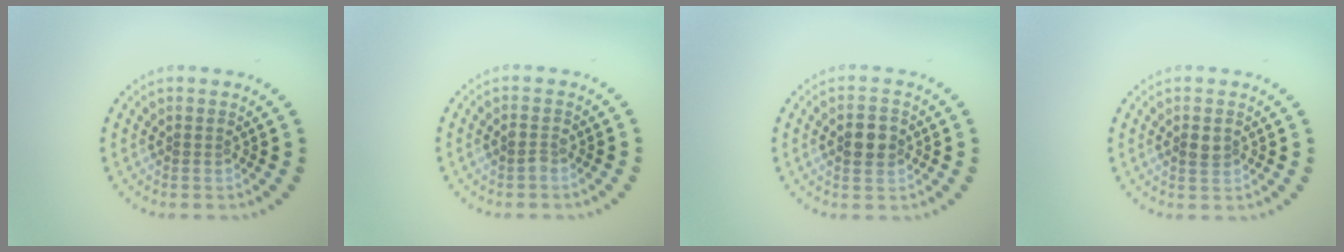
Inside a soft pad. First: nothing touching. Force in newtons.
{"total": 0.8, "press": 0.8, "slide": 0.2}
{"total": 3.0, "press": 3.0, "slide": 0.1}
{"total": 1.4, "press": 1.4, "slide": 0.1}